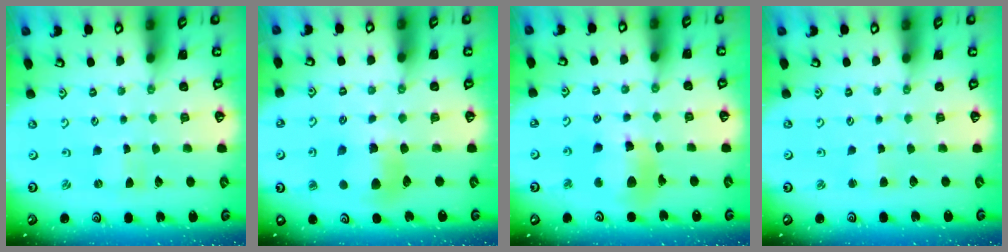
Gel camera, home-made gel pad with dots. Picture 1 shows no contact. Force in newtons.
{"total": 8.9, "press": 8.9, "slide": 0.9}
{"total": 12.6, "press": 12.5, "slide": 1.6}
{"total": 2.5, "press": 2.5, "slide": 0.4}